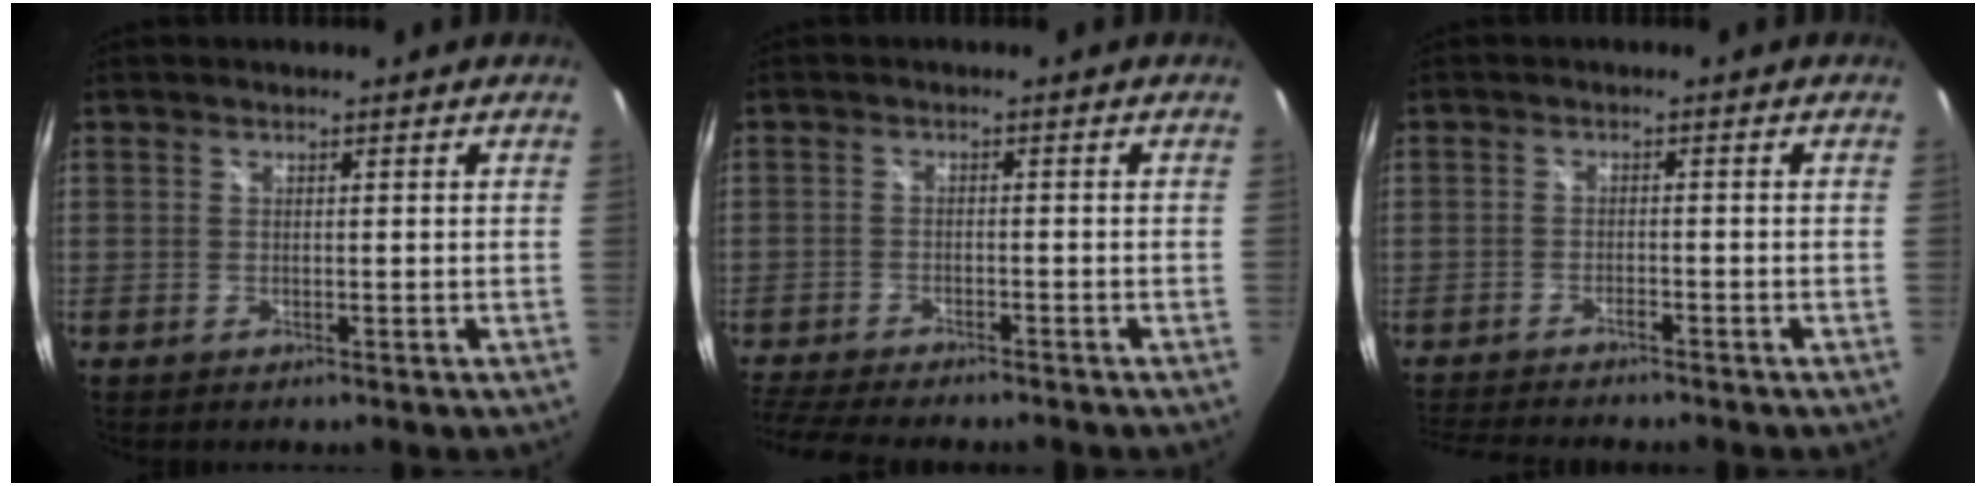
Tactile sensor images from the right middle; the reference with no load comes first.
{"total": 11.1, "force": [-9.8, 2.1, 4.7], "torque": [-0.119, -0.024, -0.164]}
{"total": 8.0, "force": [-7.3, 1.0, 3.2], "torque": [-0.080, -0.017, -0.118]}